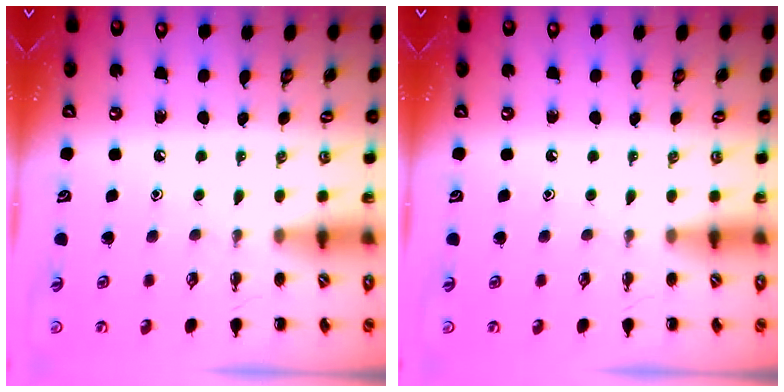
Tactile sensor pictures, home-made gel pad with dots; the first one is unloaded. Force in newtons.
{"total": 0.0}